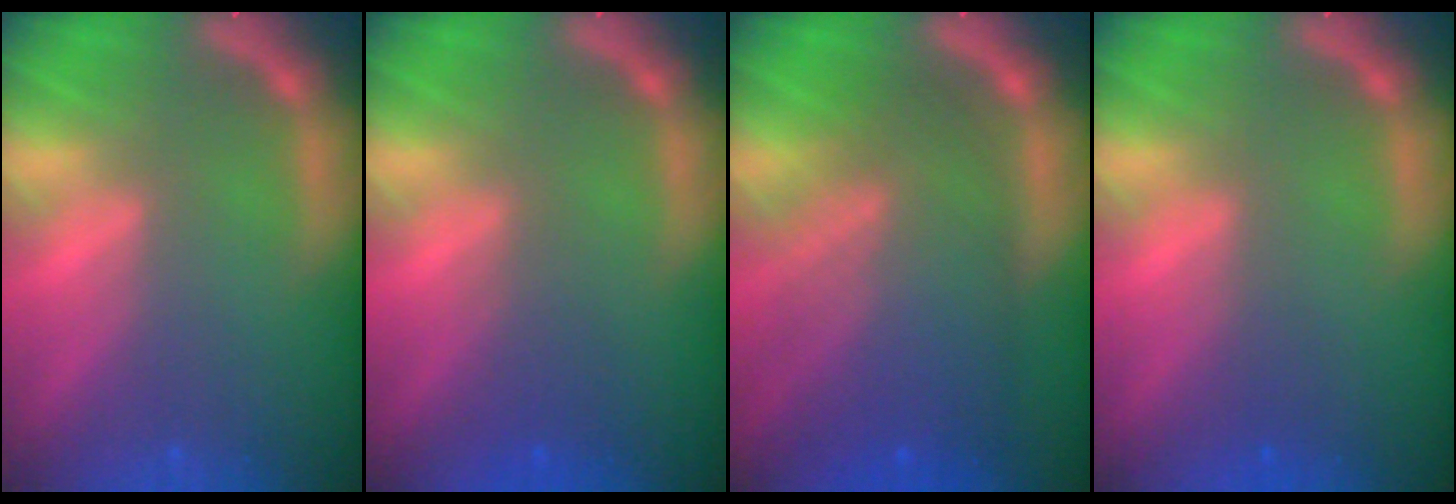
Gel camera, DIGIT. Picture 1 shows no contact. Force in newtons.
{"total": 2.0}
{"total": 9.5}
{"total": 0.9}